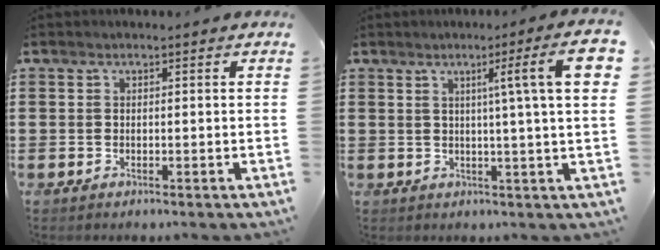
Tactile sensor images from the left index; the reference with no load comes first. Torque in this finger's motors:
{"motor_torque": [0.88, -0.54, 0.50, 0.08]}